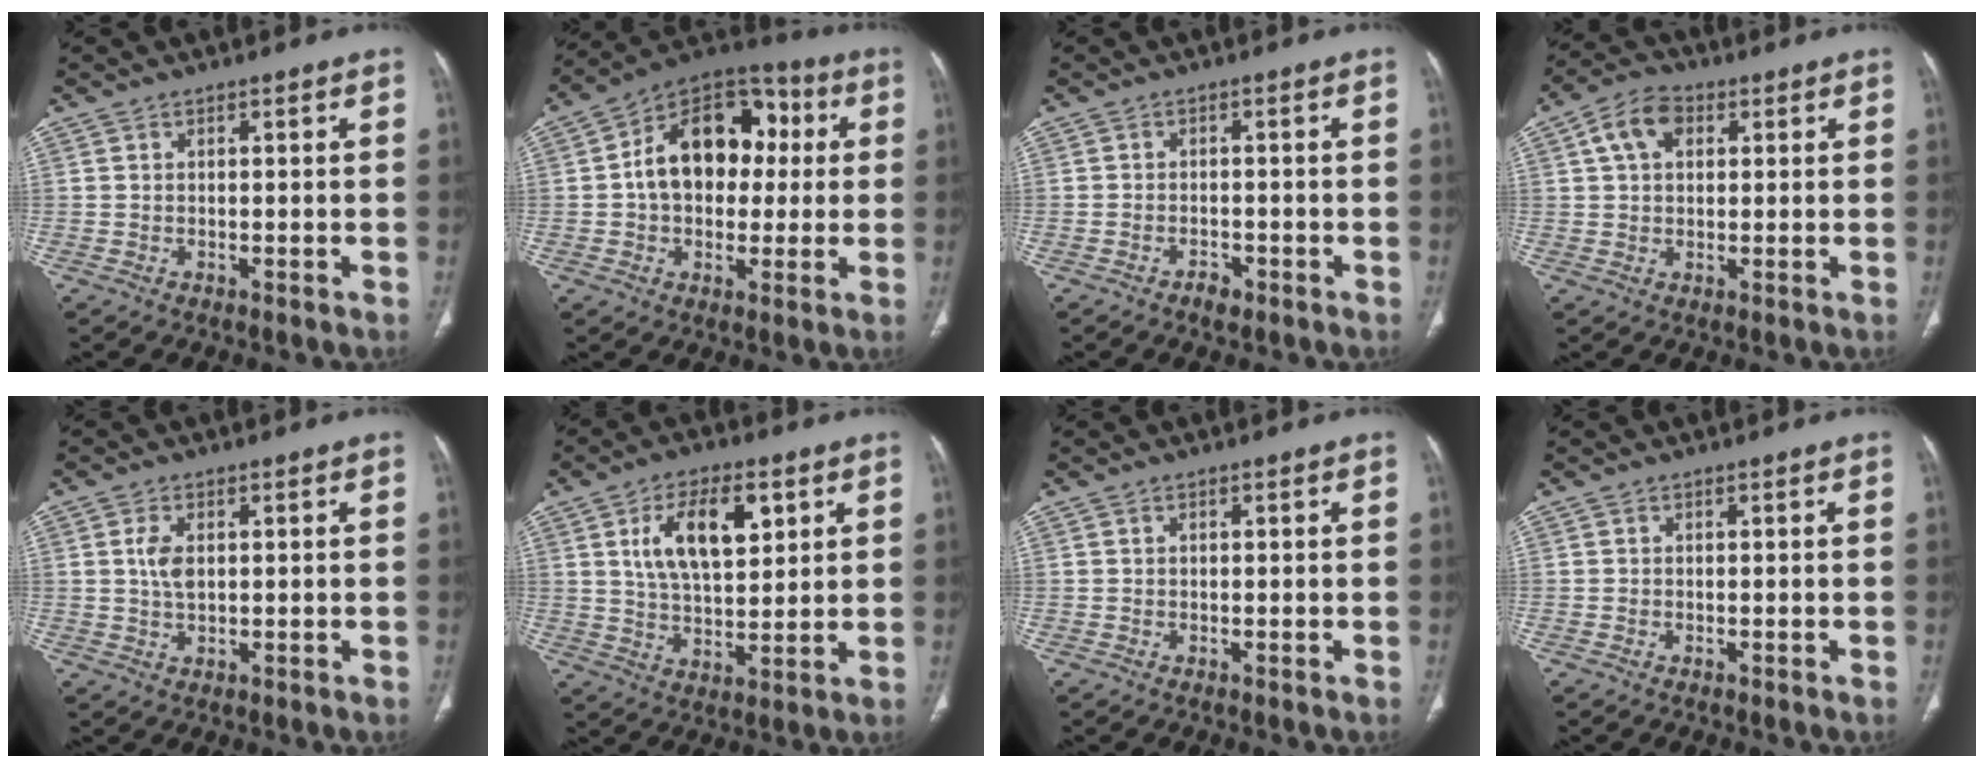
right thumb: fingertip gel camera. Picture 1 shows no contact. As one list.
[{"total": 17.9, "force": [1.8, 12.5, 12.7], "torque": [-0.152, 0.034, 0.019]}, {"total": 1.9, "force": [-1.3, 1.0, 0.9], "torque": [-0.013, 0.005, -0.020]}, {"total": 7.3, "force": [2.4, 4.9, 4.8], "torque": [-0.078, 0.012, 0.037]}, {"total": 3.8, "force": [0.8, 2.1, 3.1], "torque": [-0.062, -0.003, 0.017]}, {"total": 13.2, "force": [4.7, 6.6, 10.4], "torque": [-0.158, -0.013, 0.087]}, {"total": 0.0}, {"total": 0.0}]